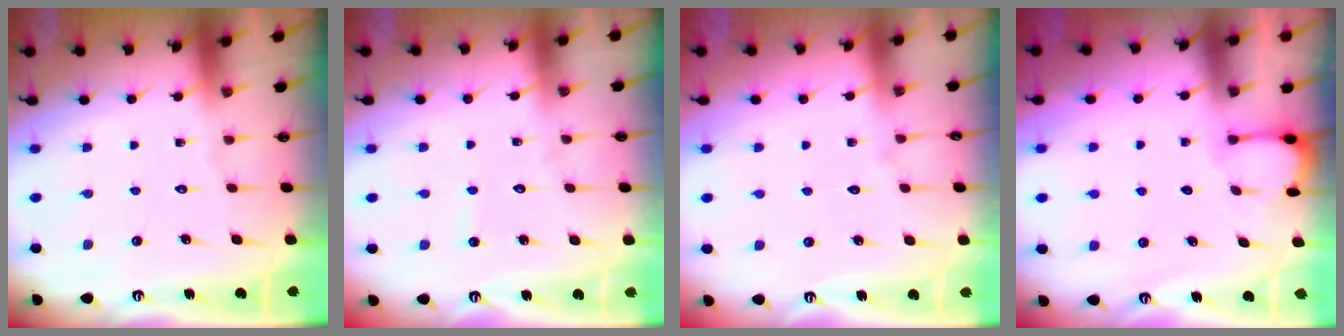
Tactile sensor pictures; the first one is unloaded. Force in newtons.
{"total": 2.8, "press": 2.8, "slide": 0.3}
{"total": 3.6, "press": 3.6, "slide": 0.4}
{"total": 1.7, "press": 1.7, "slide": 0.1}